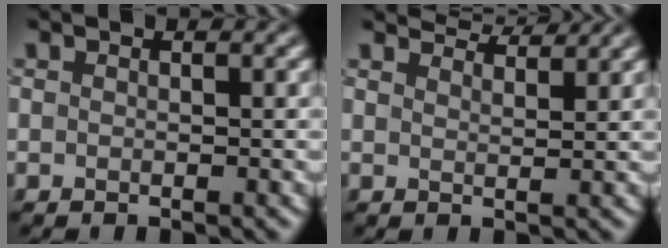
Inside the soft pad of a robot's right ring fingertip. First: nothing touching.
{"total": 3.9, "force": [3.7, 0.4, 1.0], "torque": [-0.013, 0.004, 0.049]}